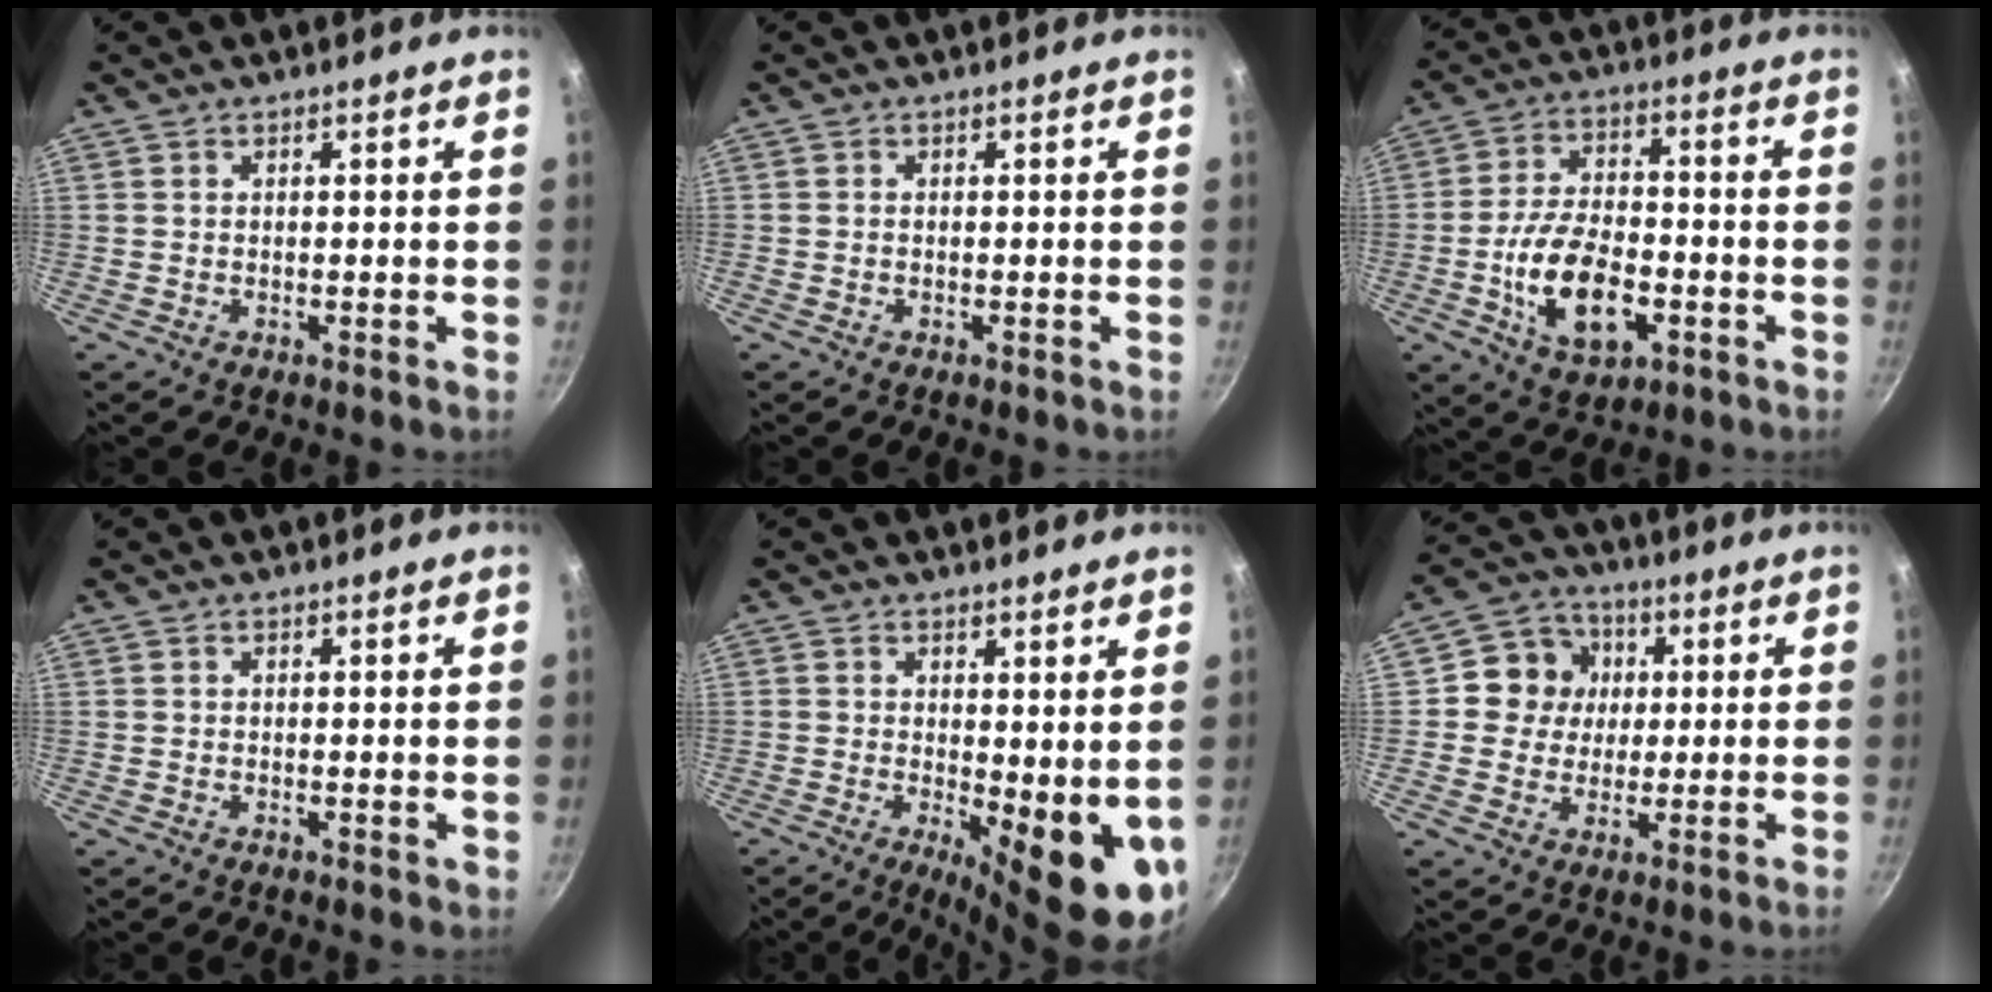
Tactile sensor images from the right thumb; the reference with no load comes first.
{"total": 0.0}
{"total": 14.4, "force": [-4.2, 7.9, 11.2], "torque": [-0.189, 0.023, -0.071]}
{"total": 0.6, "force": [0.3, 0.3, 0.4], "torque": [-0.004, -0.002, 0.004]}
{"total": 11.5, "force": [-0.1, 4.1, 10.7], "torque": [-0.113, -0.018, 0.008]}
{"total": 9.0, "force": [1.4, 8.4, 3.0], "torque": [-0.011, 0.012, 0.008]}